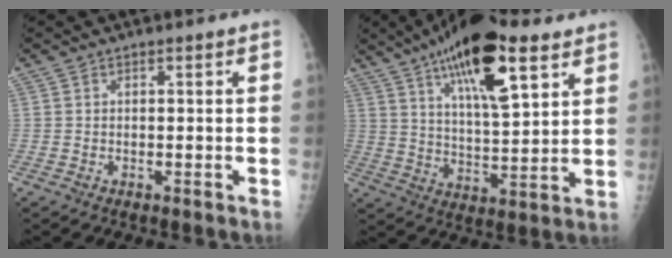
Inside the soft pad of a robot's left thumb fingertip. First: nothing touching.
{"total": 18.3, "force": [9.9, 6.0, 14.1], "torque": [-0.208, -0.037, 0.164]}